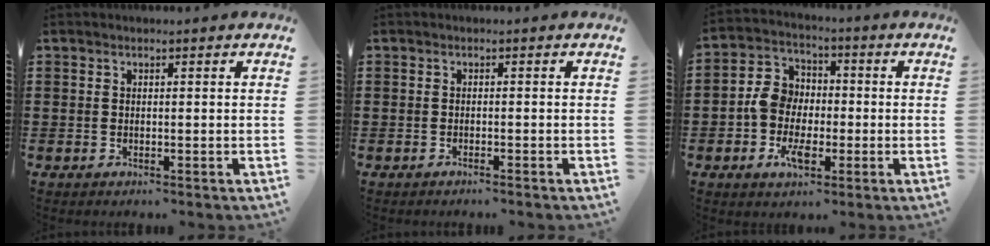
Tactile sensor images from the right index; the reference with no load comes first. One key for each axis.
{"total": 0.6, "fx": -0.5, "fy": -0.1, "fz": 0.2, "tx": -0.005, "ty": -0.001, "tz": -0.010}
{"total": 7.2, "fx": -1.8, "fy": 5.3, "fz": 4.5, "tx": -0.116, "ty": 0.006, "tz": -0.038}